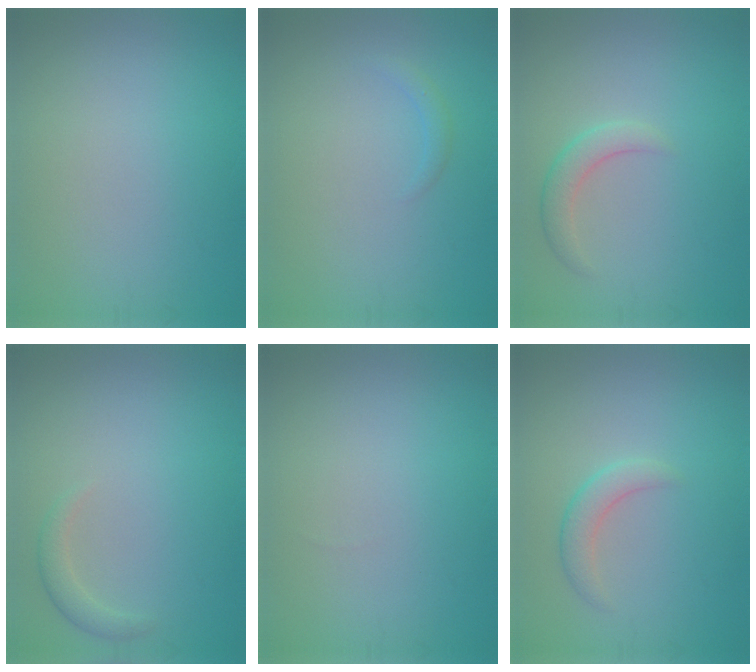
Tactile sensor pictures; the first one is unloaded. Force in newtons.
{"total": 0.8, "press": 0.8, "slide": 0.0}
{"total": 2.2, "press": 2.1, "slide": 0.1}
{"total": 1.5, "press": 1.5, "slide": 0.1}
{"total": 0.0}
{"total": 1.9, "press": 1.9, "slide": 0.1}